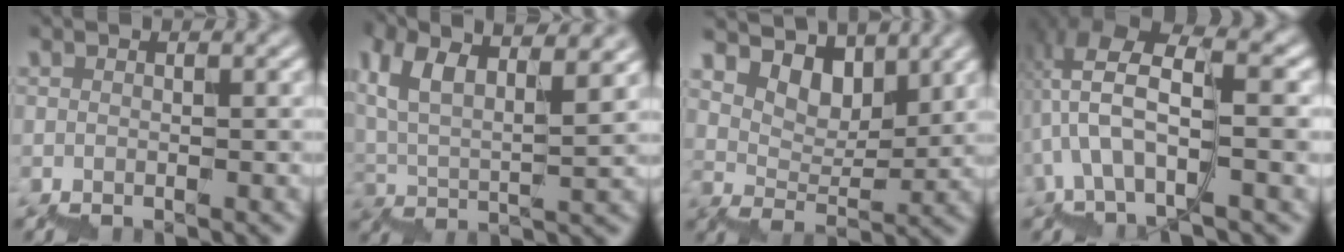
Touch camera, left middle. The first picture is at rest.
{"total": 7.6, "force": [4.9, 2.1, 5.4], "torque": [-0.093, 0.024, 0.091]}
{"total": 4.9, "force": [4.8, 1.1, 0.1], "torque": [-0.013, 0.008, 0.082]}
{"total": 8.8, "force": [1.1, 3.8, 7.9], "torque": [-0.153, 0.028, 0.018]}